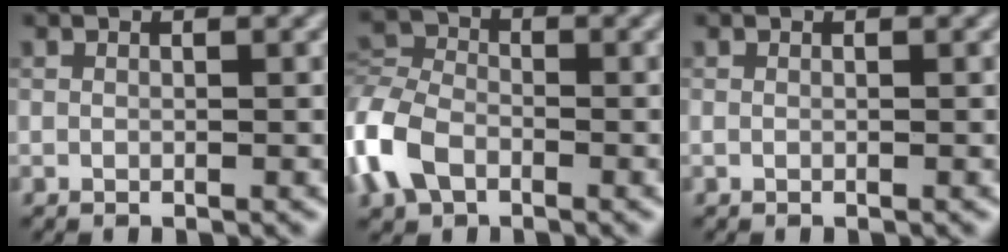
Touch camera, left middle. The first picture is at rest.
{"total": 5.6, "force": [-2.8, 3.7, 3.1], "torque": [-0.076, 0.006, -0.071]}
{"total": 0.0}